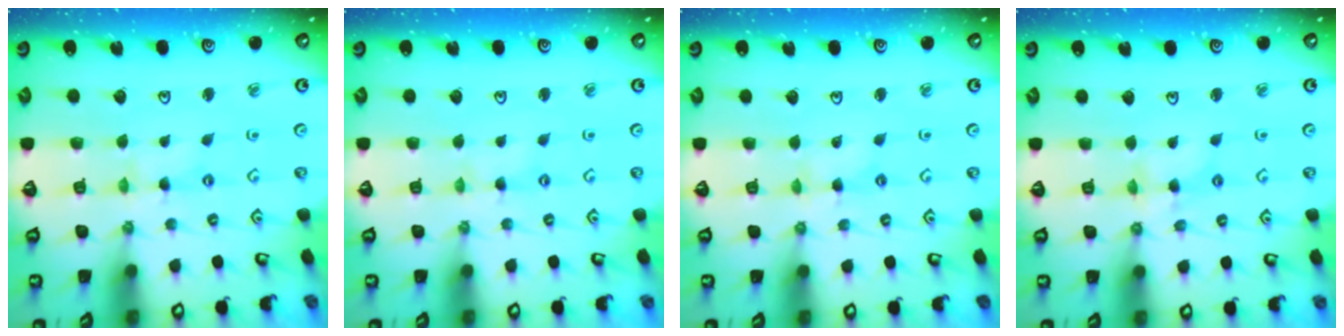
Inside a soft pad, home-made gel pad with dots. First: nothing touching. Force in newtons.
{"total": 0.0}
{"total": 1.2, "press": 1.2, "slide": 0.1}
{"total": 4.0, "press": 4.0, "slide": 0.3}